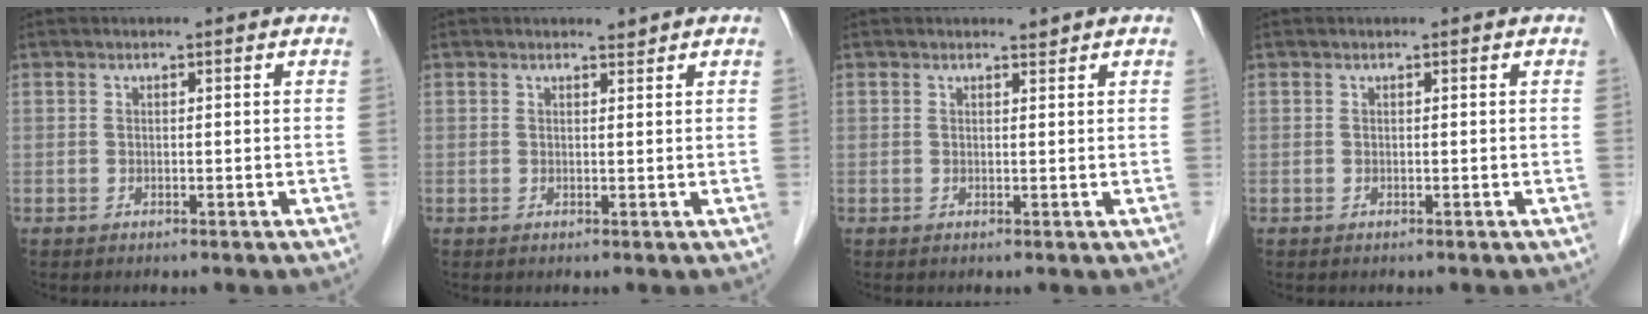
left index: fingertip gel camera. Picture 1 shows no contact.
{"total": 0.6, "force": [0.6, 0.0, -0.1], "torque": [-0.008, -0.007, 0.010]}
{"total": 0.6, "force": [0.6, 0.0, -0.1], "torque": [-0.008, -0.007, 0.009]}
{"total": 0.0}